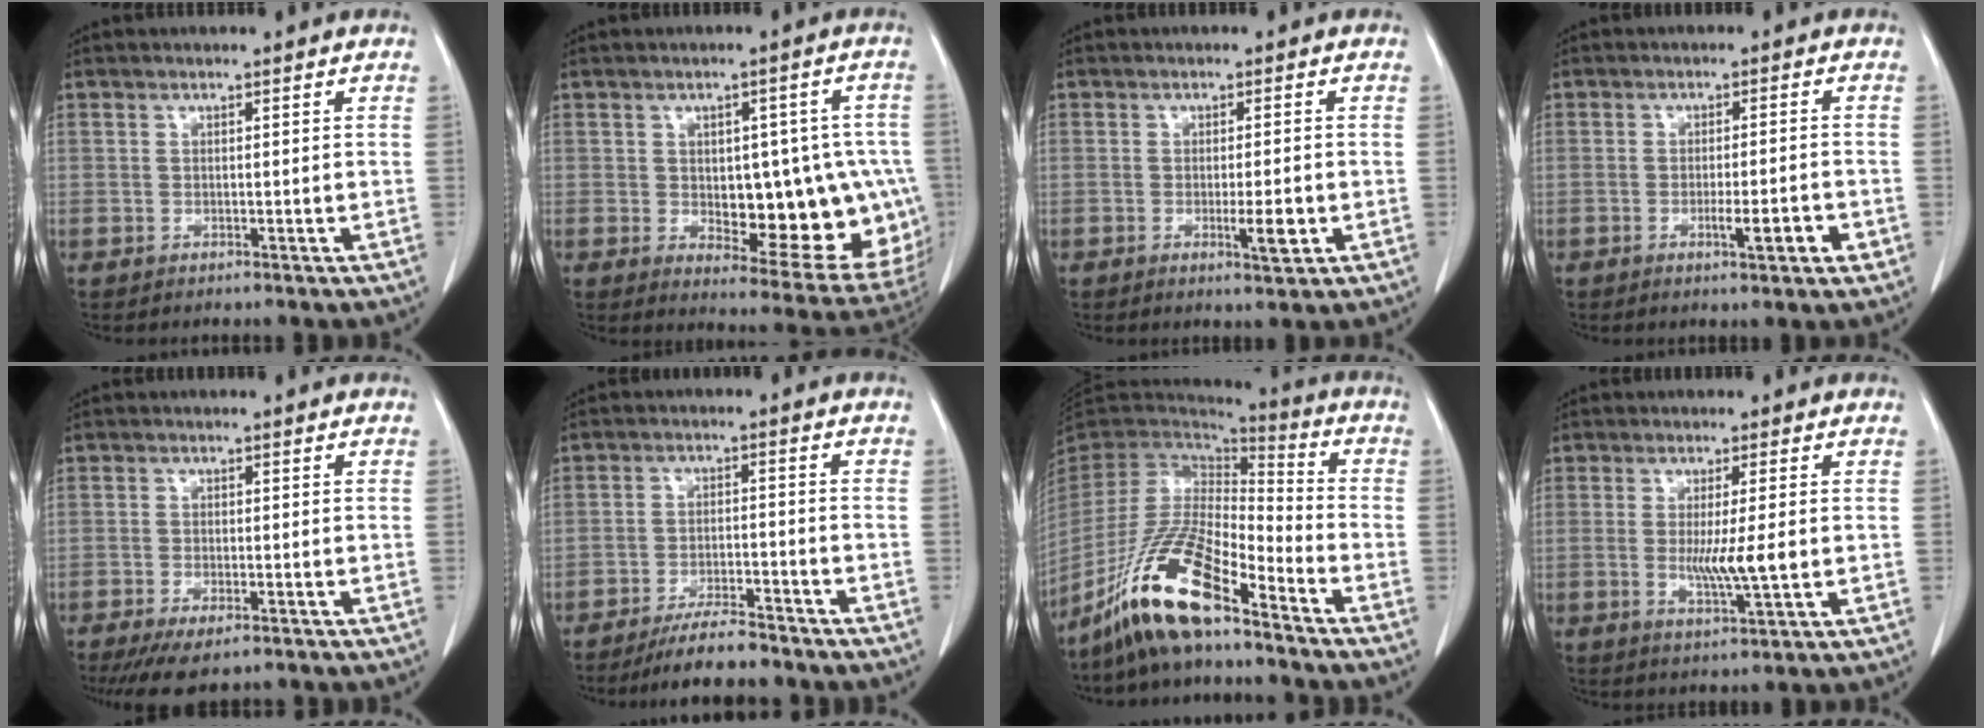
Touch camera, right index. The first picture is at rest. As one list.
[{"total": 17.8, "force": [-2.0, 7.6, 15.9], "torque": [-0.138, 0.017, 0.003]}, {"total": 3.6, "force": [-1.0, 0.5, 3.4], "torque": [-0.051, -0.004, -0.013]}, {"total": 4.6, "force": [-1.8, 0.6, 4.2], "torque": [-0.061, -0.002, -0.024]}, {"total": 6.8, "force": [-5.1, 2.0, 4.1], "torque": [-0.064, -0.013, -0.083]}, {"total": 7.5, "force": [-6.8, 1.0, 3.0], "torque": [-0.049, -0.013, -0.117]}, {"total": 15.7, "force": [-10.6, 3.0, 11.2], "torque": [-0.222, -0.010, -0.201]}, {"total": 5.8, "force": [-0.5, 0.1, 5.7], "torque": [-0.102, -0.013, -0.008]}]